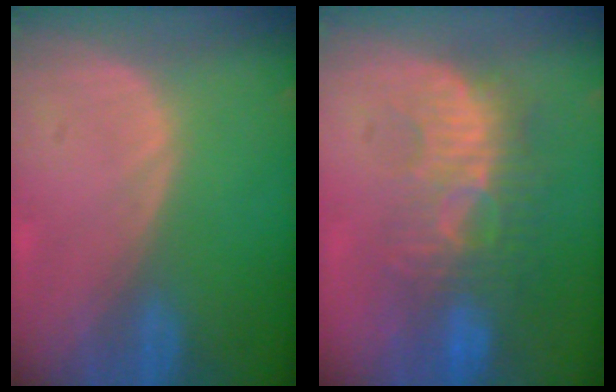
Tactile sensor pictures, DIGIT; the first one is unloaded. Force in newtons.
{"total": 9.3, "press": 8.8, "slide": 3.1}